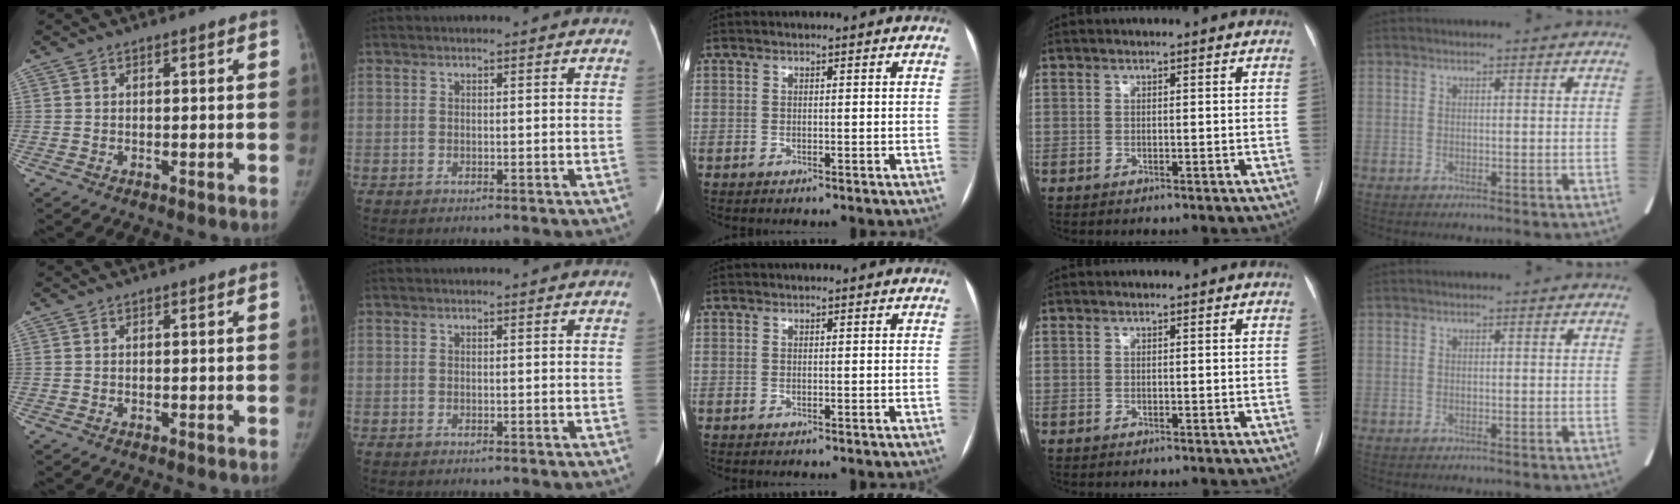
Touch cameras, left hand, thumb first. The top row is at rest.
{}